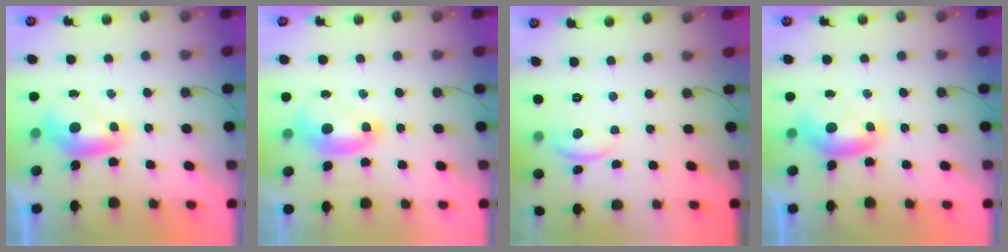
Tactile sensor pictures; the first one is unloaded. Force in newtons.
{"total": 1.7, "press": 1.6, "slide": 0.3}
{"total": 3.3, "press": 3.2, "slide": 0.5}
{"total": 0.0}